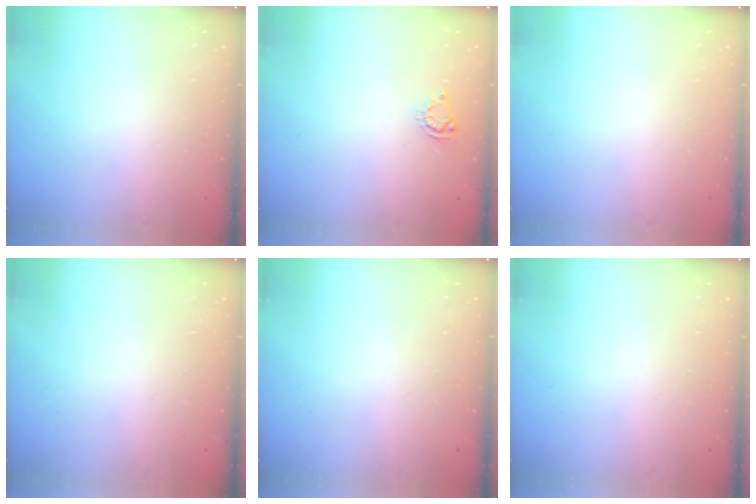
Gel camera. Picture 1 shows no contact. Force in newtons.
{"total": 4.9, "press": 4.8, "slide": 0.5}
{"total": 0.0}
{"total": 0.0}
{"total": 0.0}
{"total": 0.0}